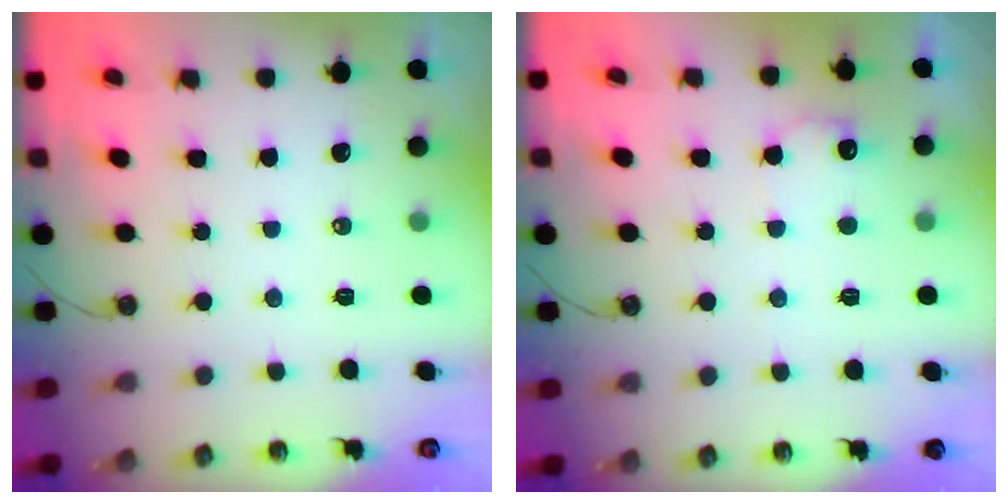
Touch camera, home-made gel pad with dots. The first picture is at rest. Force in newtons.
{"total": 7.7, "press": 7.7, "slide": 0.5}